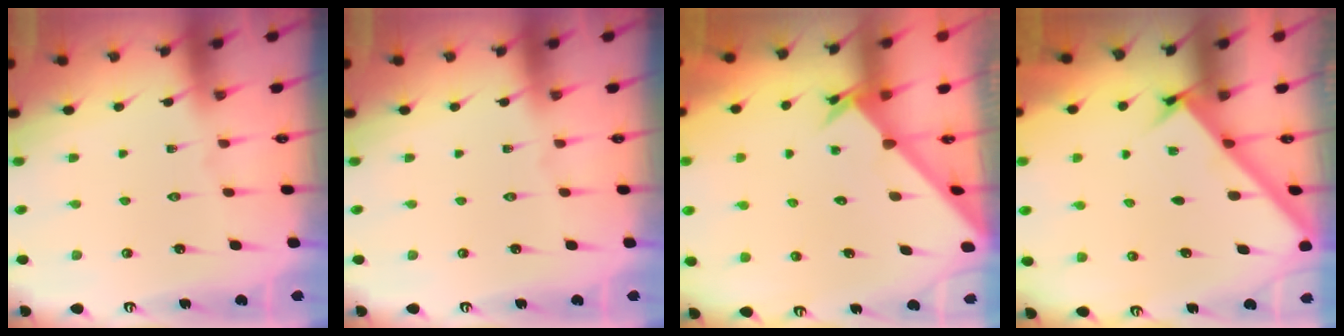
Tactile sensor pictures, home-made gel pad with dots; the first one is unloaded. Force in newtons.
{"total": 0.0}
{"total": 2.4, "press": 2.4, "slide": 0.2}
{"total": 2.6, "press": 2.6, "slide": 0.4}